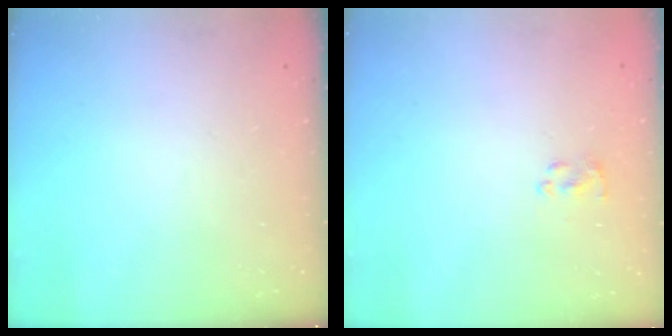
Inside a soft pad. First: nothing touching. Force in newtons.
{"total": 1.4, "press": 1.3, "slide": 0.6}